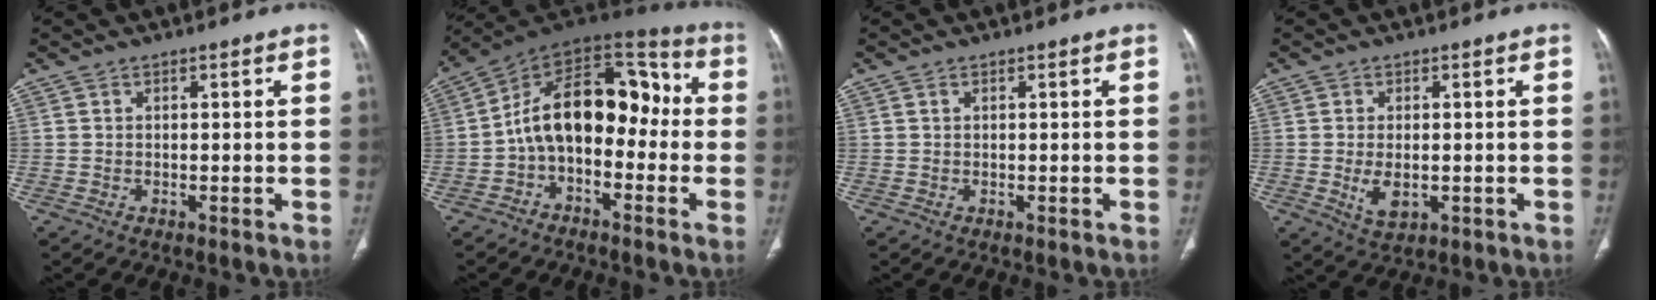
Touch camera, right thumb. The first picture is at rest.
{"total": 16.6, "force": [-1.8, 10.2, 13.0], "torque": [-0.173, 0.074, -0.043]}
{"total": 0.0}
{"total": 4.6, "force": [-0.7, 2.6, 3.7], "torque": [-0.067, -0.008, -0.004]}